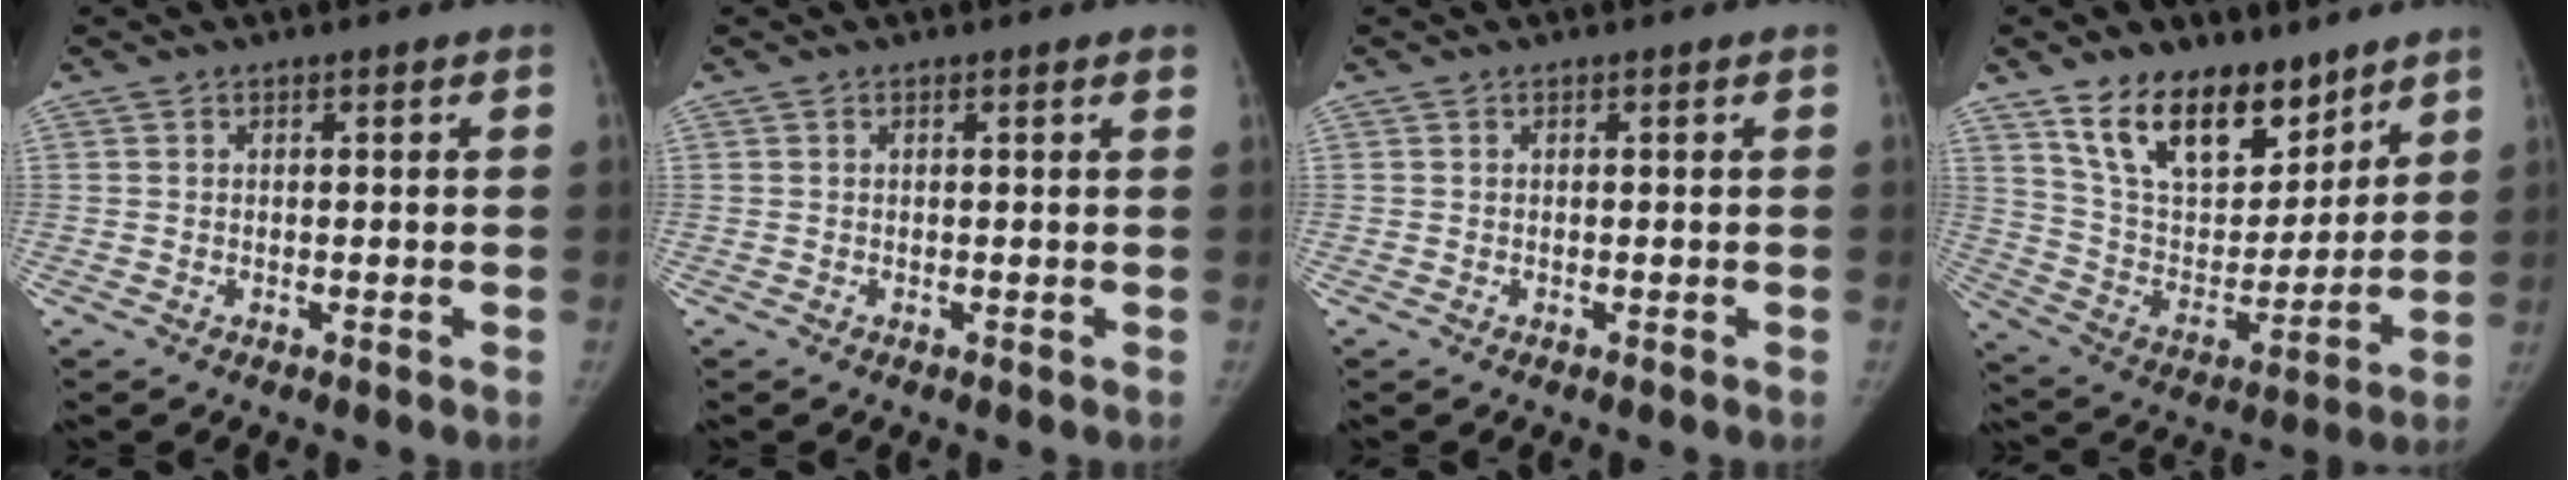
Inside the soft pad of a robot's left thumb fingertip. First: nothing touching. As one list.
[{"total": 0.7, "force": [0.5, 0.0, 0.5], "torque": [-0.005, 0.001, 0.003]}, {"total": 0.0}, {"total": 18.9, "force": [12.6, 10.0, 9.8], "torque": [-0.115, -0.070, 0.229]}]